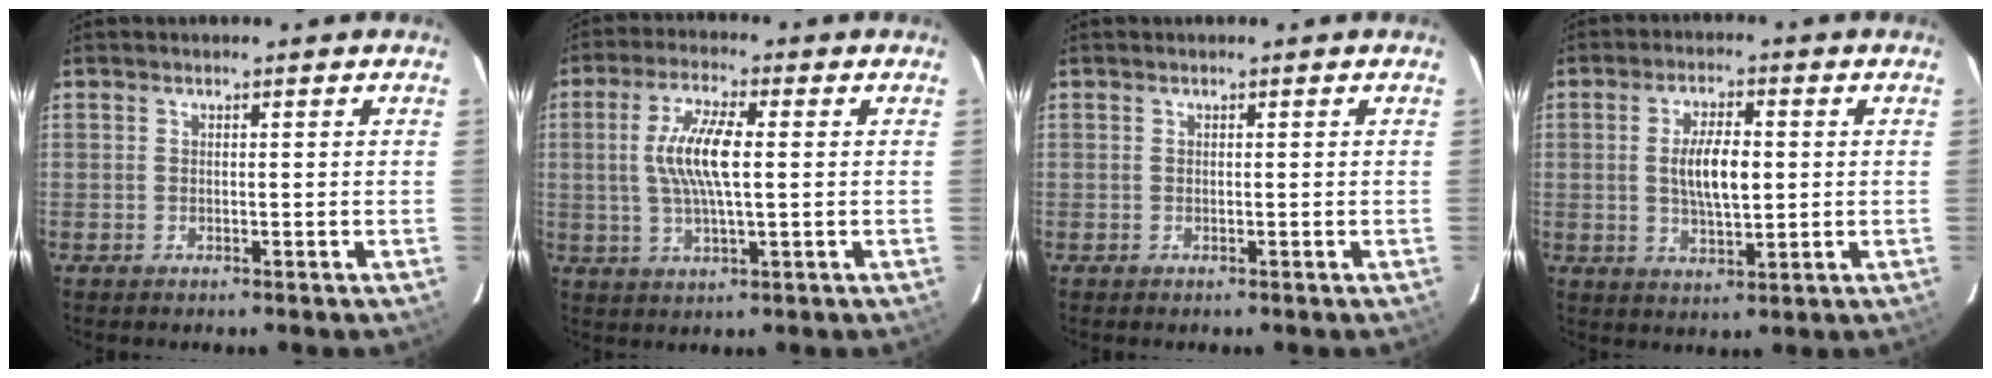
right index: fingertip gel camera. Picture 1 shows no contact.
{"total": 9.2, "force": [0.8, 2.2, 8.9], "torque": [-0.176, 0.004, 0.015]}
{"total": 0.0}
{"total": 7.7, "force": [0.5, 2.9, 7.1], "torque": [-0.132, 0.002, 0.013]}